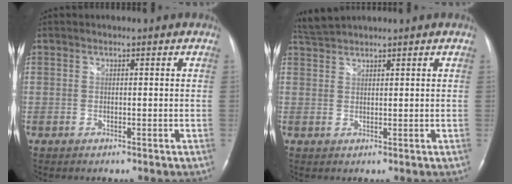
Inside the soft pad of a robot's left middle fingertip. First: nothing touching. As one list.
[{"total": 2.8, "force": [2.8, -0.2, 0.2], "torque": [-0.017, 0.016, 0.064]}]